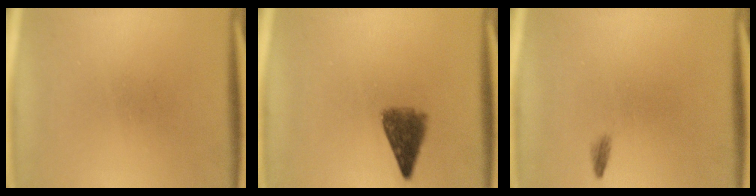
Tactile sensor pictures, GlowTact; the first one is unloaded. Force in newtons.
{"total": 5.1}
{"total": 0.7}